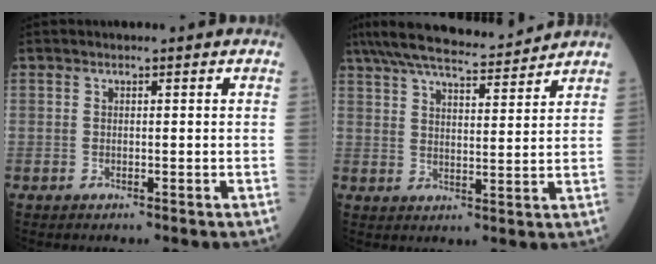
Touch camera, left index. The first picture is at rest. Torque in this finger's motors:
{"motor_torque": [0.20, -0.52, -0.01, -0.04]}